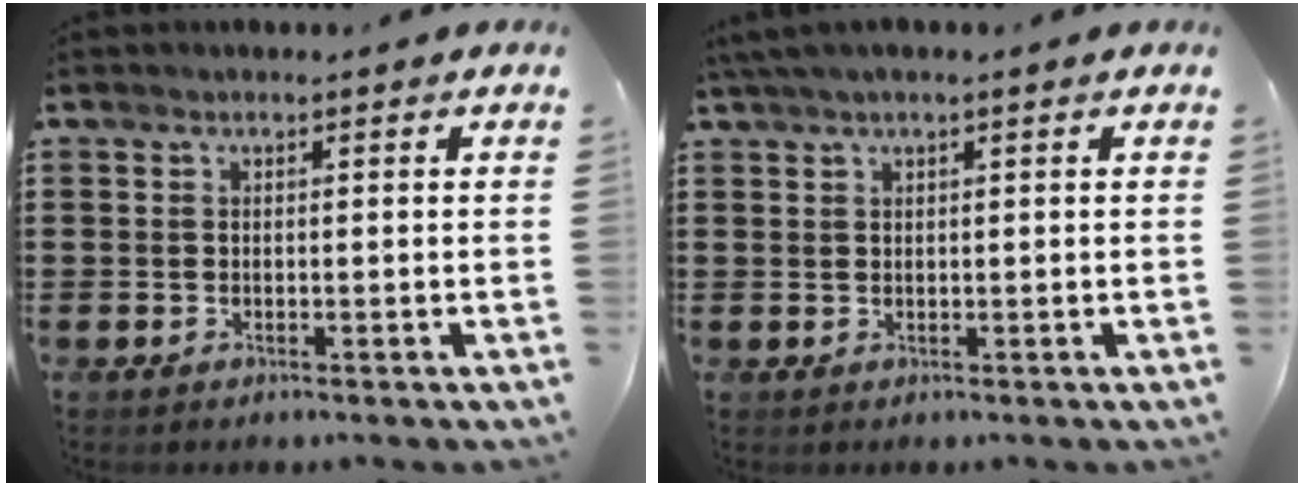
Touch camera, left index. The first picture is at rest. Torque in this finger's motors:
{"motor_torque": [1.83, -0.31, 0.59, 0.16]}